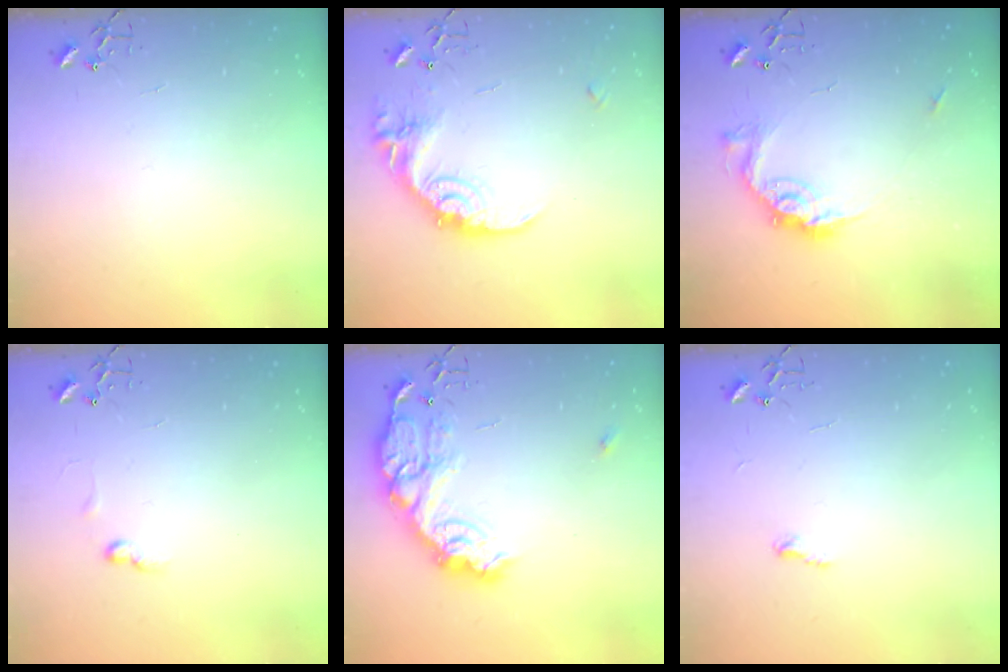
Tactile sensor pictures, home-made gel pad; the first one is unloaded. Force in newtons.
{"total": 18.0, "press": 17.9, "slide": 1.1}
{"total": 14.2, "press": 14.2, "slide": 1.3}
{"total": 5.5, "press": 5.5, "slide": 0.8}
{"total": 18.7, "press": 18.7, "slide": 1.3}
{"total": 4.7, "press": 4.7, "slide": 0.7}